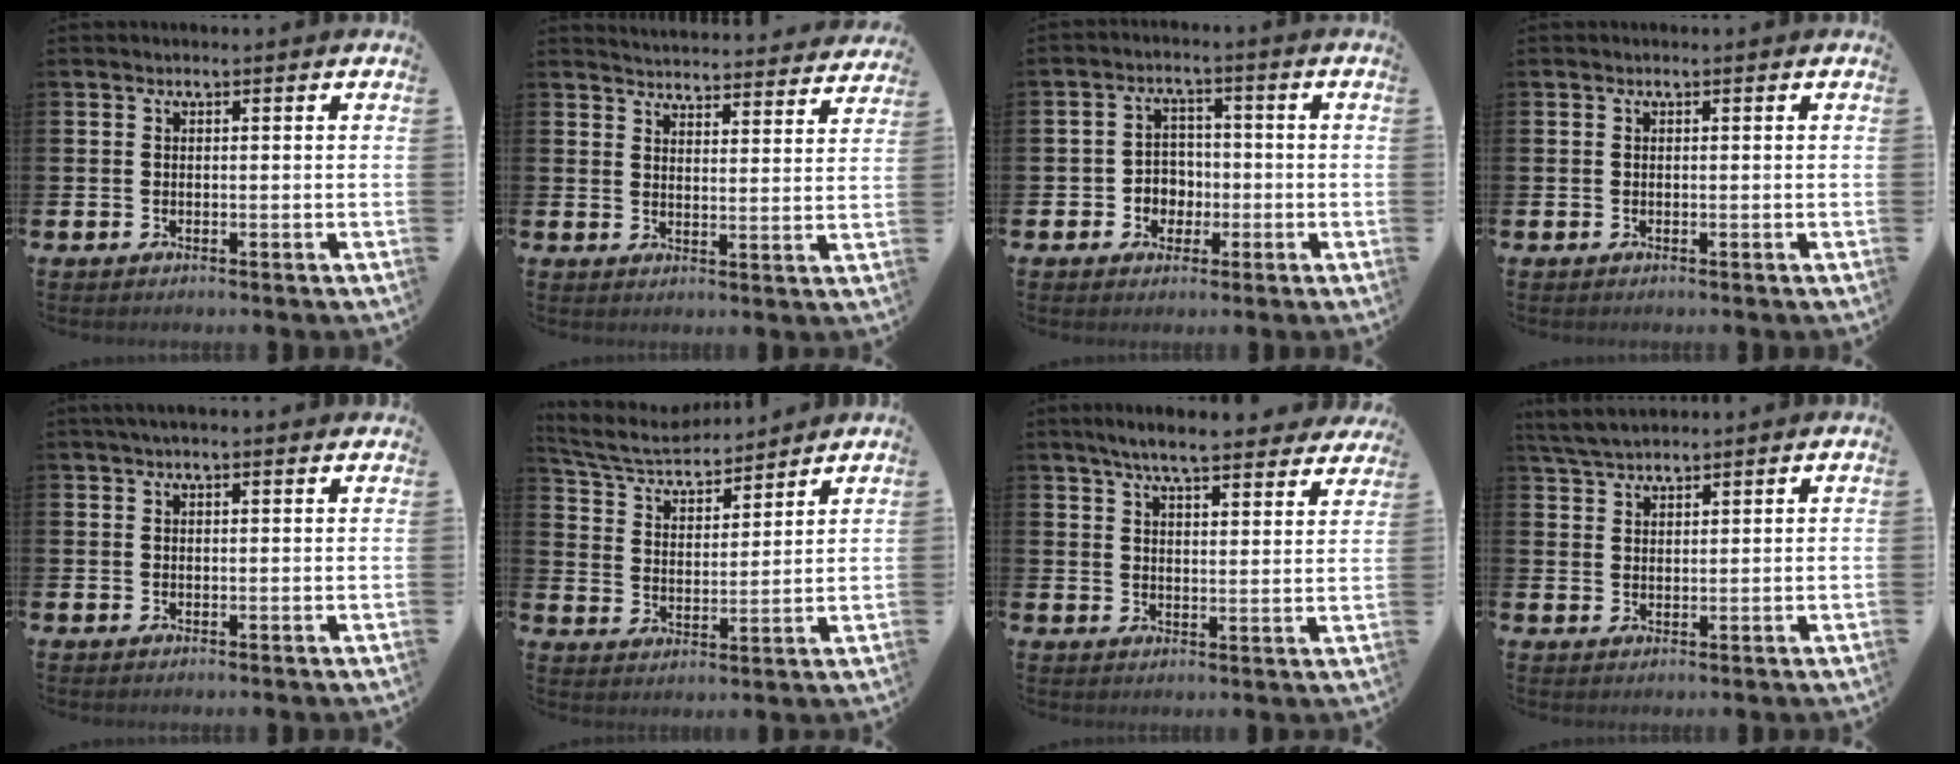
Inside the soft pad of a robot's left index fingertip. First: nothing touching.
{"total": 4.9, "force": [4.9, 0.3, 0.1], "torque": [-0.016, -0.042, 0.084]}
{"total": 3.6, "force": [-0.8, 3.4, 0.8], "torque": [-0.025, 0.003, -0.023]}
{"total": 0.0}
{"total": 2.0, "force": [1.7, 0.3, 1.0], "torque": [-0.017, 0.002, 0.030]}
{"total": 6.1, "force": [5.7, 1.5, 1.4], "torque": [-0.058, -0.041, 0.098]}
{"total": 6.8, "force": [6.4, 0.8, 2.3], "torque": [-0.053, -0.036, 0.110]}
{"total": 4.1, "force": [3.9, 0.7, 0.8], "torque": [-0.031, -0.011, 0.074]}